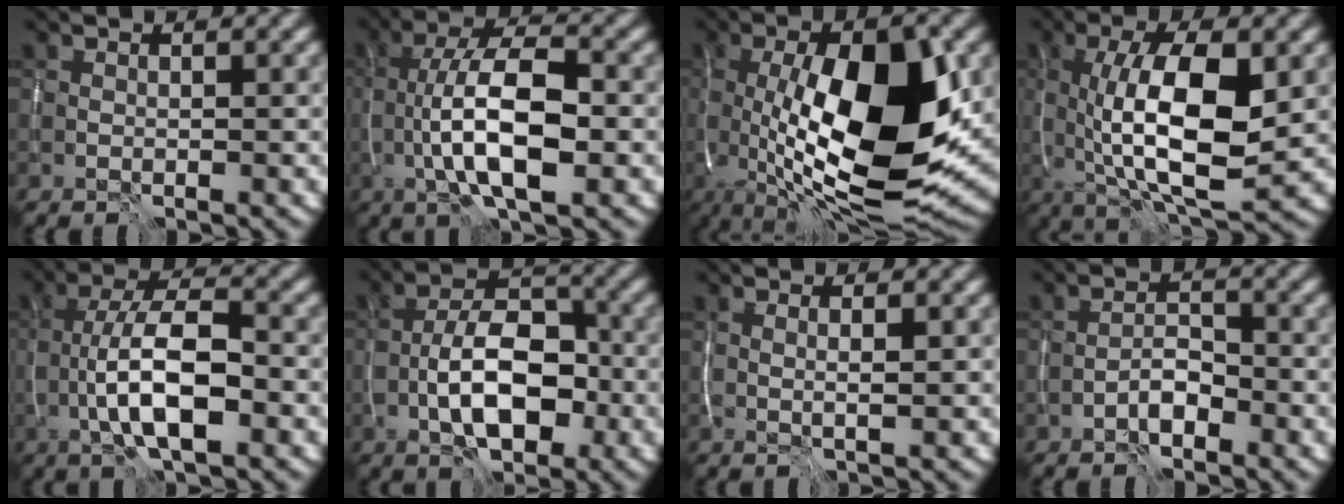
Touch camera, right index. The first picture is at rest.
{"total": 8.9, "force": [-1.3, 3.3, 8.1], "torque": [-0.143, 0.008, -0.026]}
{"total": 14.2, "force": [-0.1, 5.4, 13.1], "torque": [-0.210, -0.005, -0.001]}
{"total": 10.2, "force": [0.0, 3.5, 9.6], "torque": [-0.154, -0.007, 0.002]}
{"total": 7.5, "force": [-2.3, 2.6, 6.7], "torque": [-0.117, 0.013, -0.045]}
{"total": 7.2, "force": [-2.6, 3.4, 5.8], "torque": [-0.091, 0.012, -0.049]}
{"total": 1.2, "force": [0.3, 0.2, 1.1], "torque": [-0.013, -0.001, 0.003]}
{"total": 2.2, "force": [-1.7, 0.7, 1.2], "torque": [-0.014, 0.007, -0.033]}